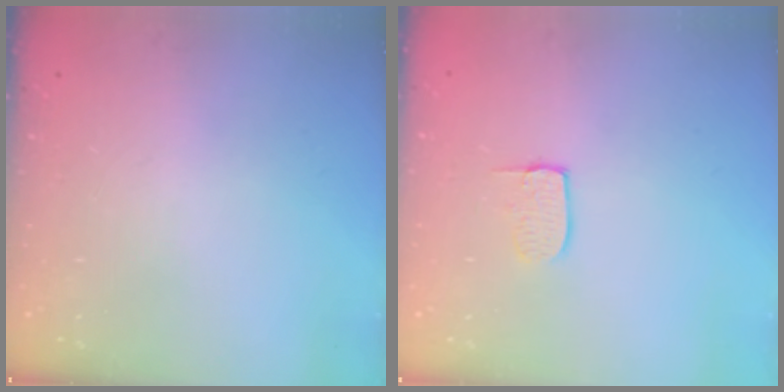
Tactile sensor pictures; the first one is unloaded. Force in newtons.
{"total": 5.4, "press": 5.4, "slide": 0.3}